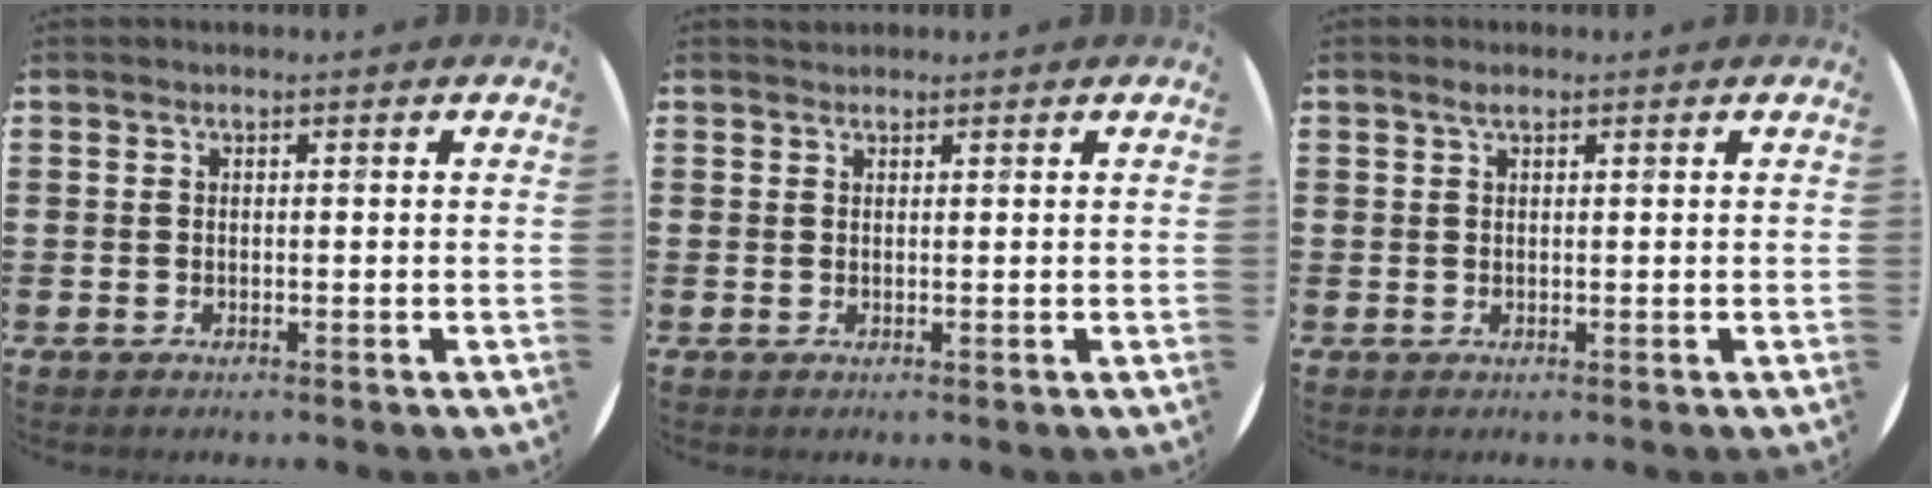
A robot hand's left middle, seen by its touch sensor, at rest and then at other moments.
{"total": 0.6, "force": [0.6, 0.1, -0.1], "torque": [0.003, 0.004, 0.011]}
{"total": 1.1, "force": [0.7, 0.4, 0.7], "torque": [-0.006, 0.001, 0.010]}